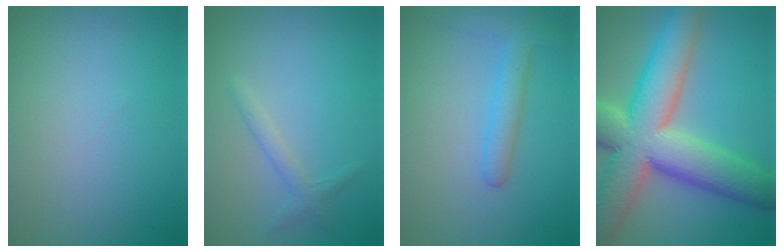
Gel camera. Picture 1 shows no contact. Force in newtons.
{"total": 1.4, "press": 1.4, "slide": 0.1}
{"total": 2.9, "press": 2.9, "slide": 0.2}
{"total": 14.4, "press": 14.4, "slide": 1.1}